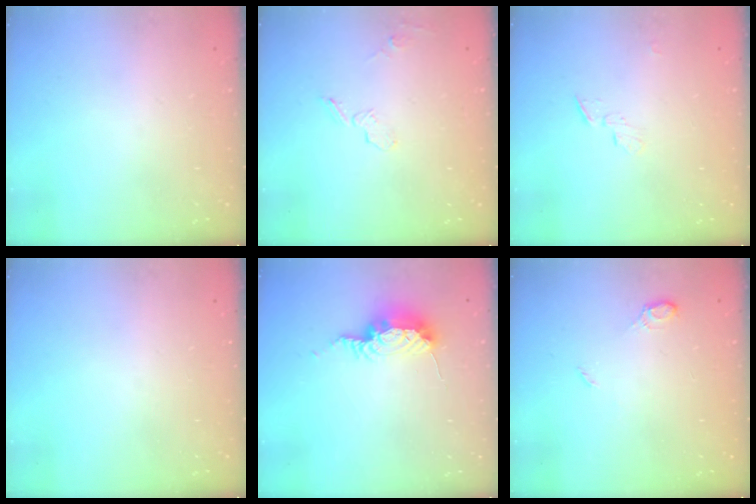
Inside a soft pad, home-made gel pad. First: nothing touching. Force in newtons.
{"total": 5.5, "press": 5.4, "slide": 1.2}
{"total": 3.3, "press": 3.3, "slide": 0.3}
{"total": 0.0}
{"total": 8.7, "press": 8.7, "slide": 0.7}
{"total": 5.4, "press": 5.4, "slide": 0.6}